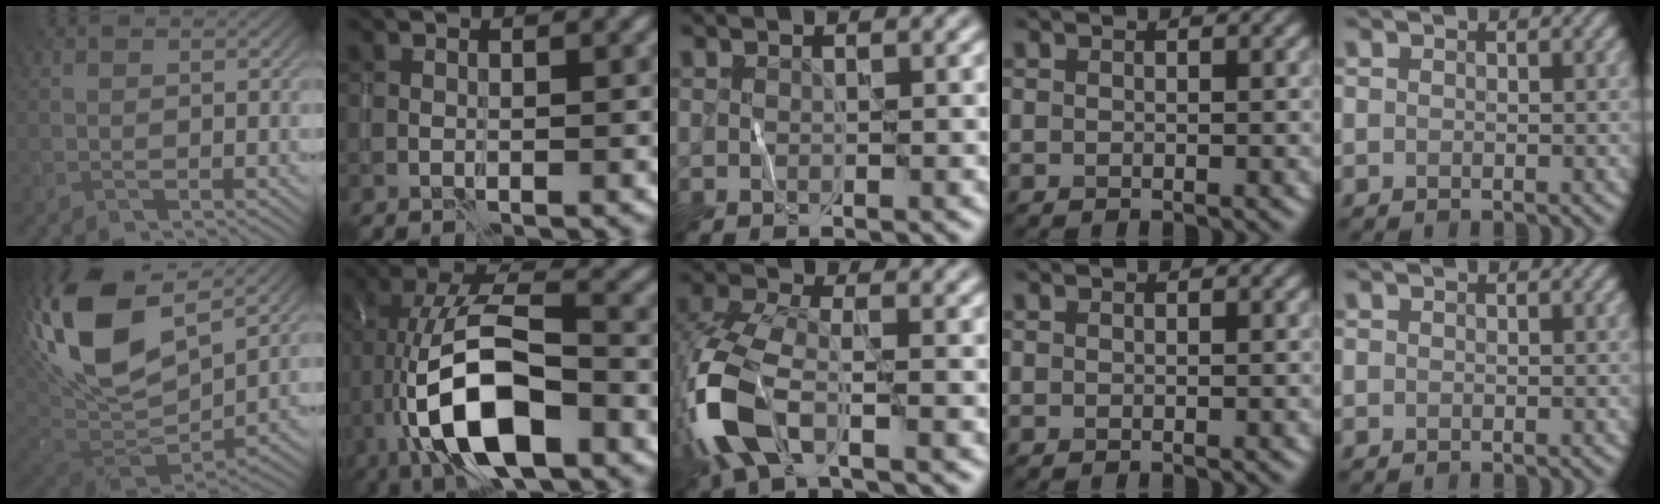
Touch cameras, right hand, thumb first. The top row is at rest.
{"thumb": {"total": 19.8, "force": [7.3, 10.4, 15.2], "torque": [-0.341, 0.020, 0.142]}, "index": {"total": 12.4, "force": [-3.5, 5.0, 10.8], "torque": [-0.193, 0.016, -0.069]}, "middle": {"total": 8.4, "force": [-2.8, 4.1, 6.8], "torque": [-0.175, 0.000, -0.071]}}